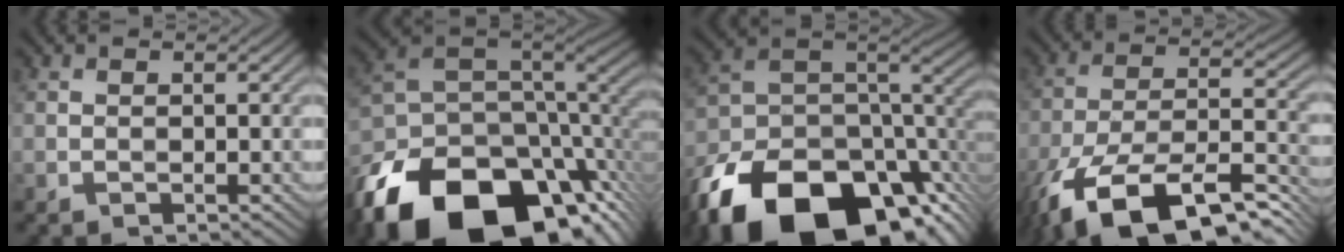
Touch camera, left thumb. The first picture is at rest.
{"total": 19.1, "force": [-10.3, 10.3, 12.3], "torque": [-0.283, -0.039, -0.143]}
{"total": 19.8, "force": [-12.3, 10.0, 11.9], "torque": [-0.257, -0.037, -0.186]}
{"total": 16.9, "force": [-11.8, 6.0, 10.6], "torque": [-0.233, -0.025, -0.198]}